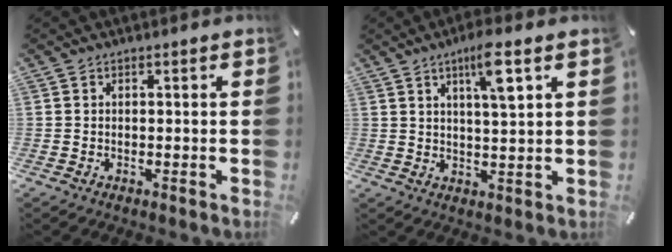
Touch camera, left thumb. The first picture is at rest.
{"total": 7.3, "force": [3.4, 1.0, 6.4], "torque": [-0.108, -0.008, 0.050]}